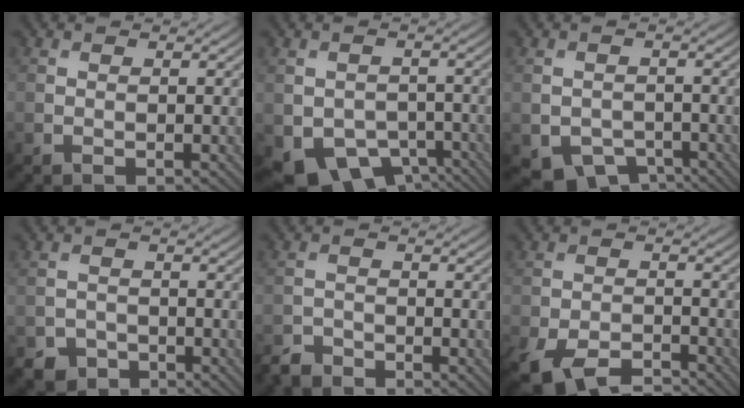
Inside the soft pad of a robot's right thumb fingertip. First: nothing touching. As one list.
[{"total": 7.9, "force": [-4.1, 5.5, 3.8], "torque": [-0.071, -0.036, -0.055]}, {"total": 4.7, "force": [-3.0, 3.1, 2.0], "torque": [-0.038, -0.018, -0.045]}, {"total": 3.3, "force": [-2.5, 2.0, 0.5], "torque": [-0.006, -0.002, -0.045]}, {"total": 2.4, "force": [-2.2, 0.7, 0.3], "torque": [-0.005, -0.002, -0.051]}, {"total": 8.3, "force": [-6.1, 3.5, 4.4], "torque": [-0.088, -0.021, -0.107]}]